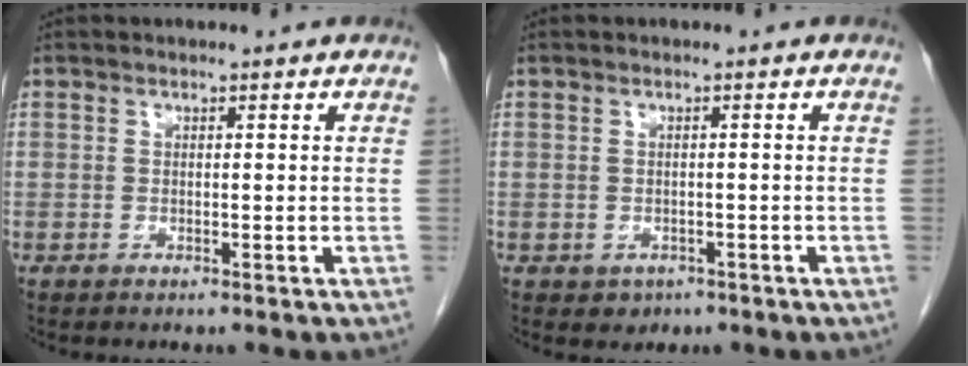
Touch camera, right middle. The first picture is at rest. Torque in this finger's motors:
{"motor_torque": [0.14, 0.03, -0.01, -0.01]}